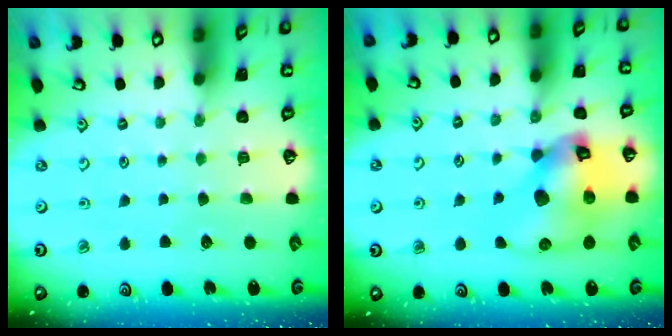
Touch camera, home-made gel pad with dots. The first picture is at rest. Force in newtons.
{"total": 15.3, "press": 15.2, "slide": 2.0}